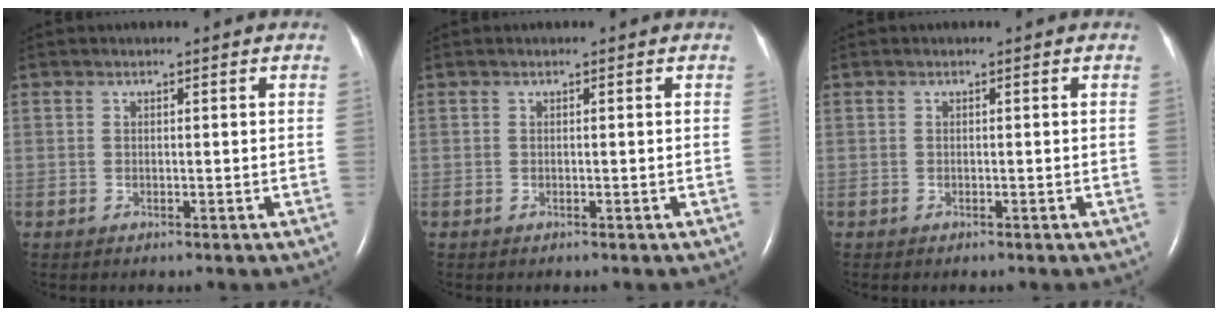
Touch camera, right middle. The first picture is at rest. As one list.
[{"total": 0.0}, {"total": 0.0}]